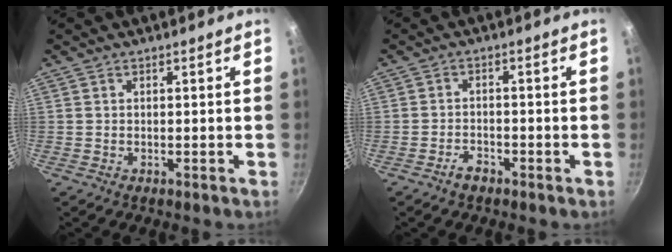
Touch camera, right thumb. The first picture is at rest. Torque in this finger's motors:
{"motor_torque": [0.30, -0.14, 0.45, -0.38, 0.00]}